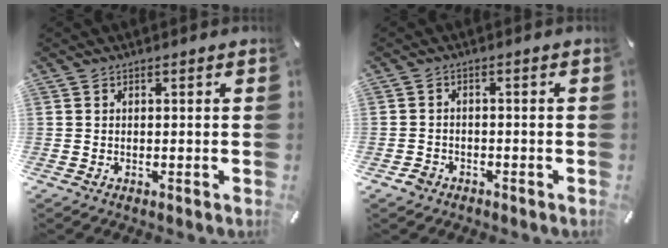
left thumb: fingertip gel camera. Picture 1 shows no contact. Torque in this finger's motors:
{"motor_torque": [-0.45, -0.13, -0.13, 0.10, 0.01]}